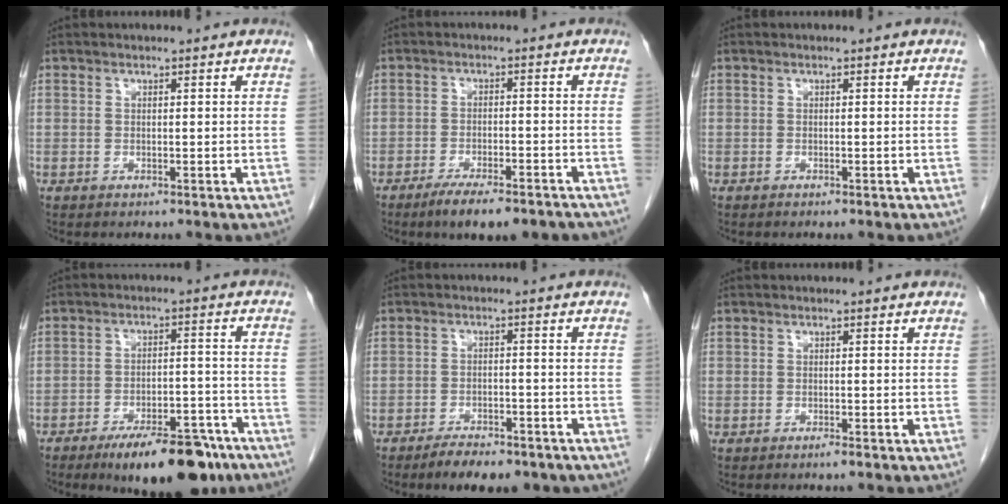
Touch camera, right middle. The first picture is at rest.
{"total": 8.8, "force": [-6.9, 1.9, 5.2], "torque": [-0.071, -0.010, -0.102]}
{"total": 0.5, "force": [-0.5, 0.1, 0.3], "torque": [-0.011, -0.002, -0.006]}
{"total": 14.3, "force": [-10.6, 4.3, 8.6], "torque": [-0.093, 0.014, -0.159]}
{"total": 8.1, "force": [-6.4, 2.8, 4.2], "torque": [-0.057, 0.001, -0.089]}
{"total": 0.7, "force": [-0.5, 0.0, 0.4], "torque": [-0.007, -0.001, -0.008]}